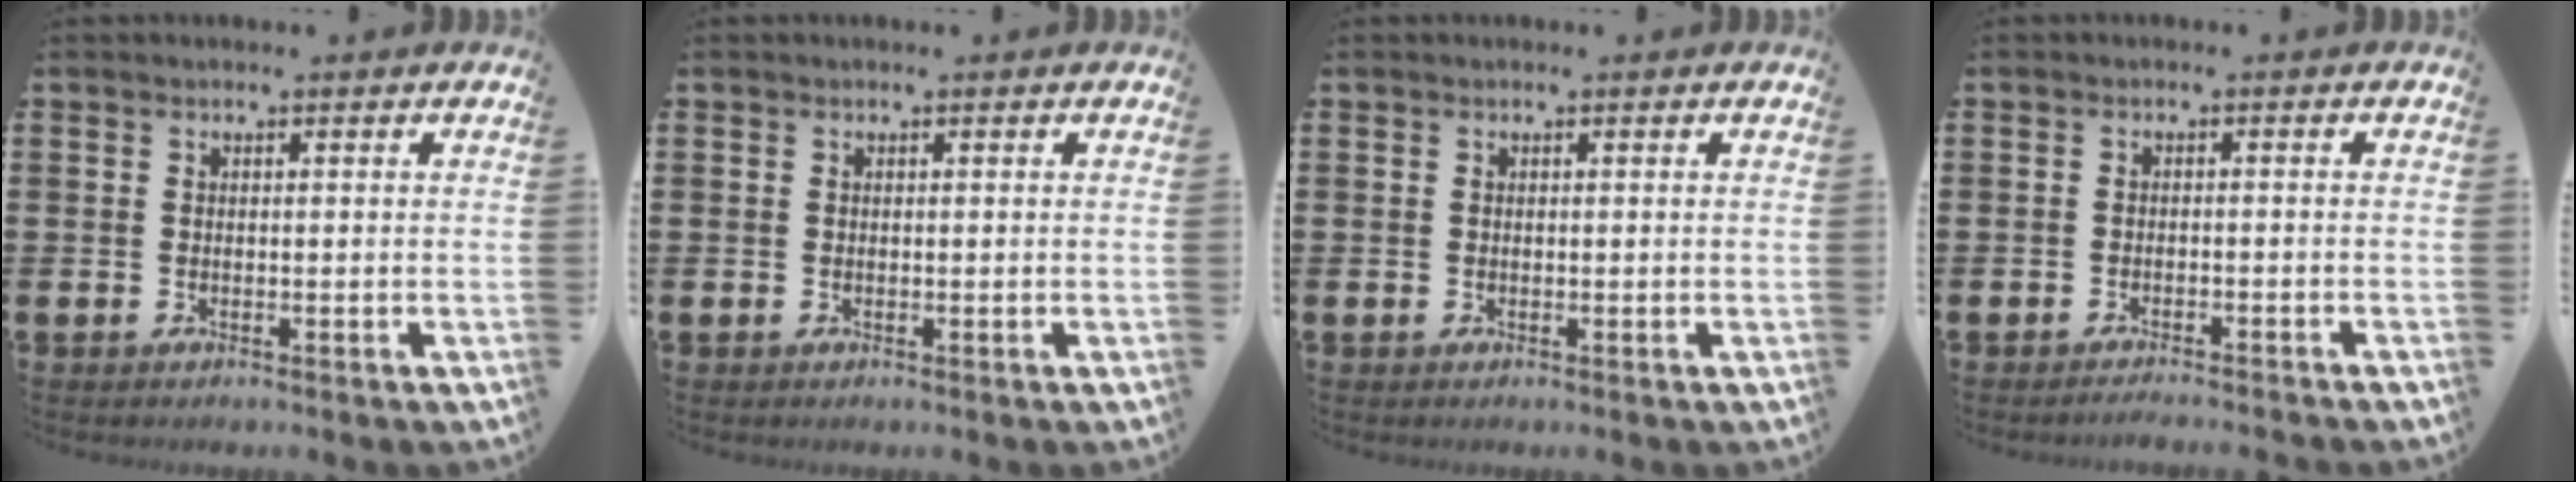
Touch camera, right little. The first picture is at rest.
{"total": 0.0}
{"total": 0.0}
{"total": 1.3, "force": [-1.3, -0.2, 0.2], "torque": [-0.004, 0.001, -0.025]}